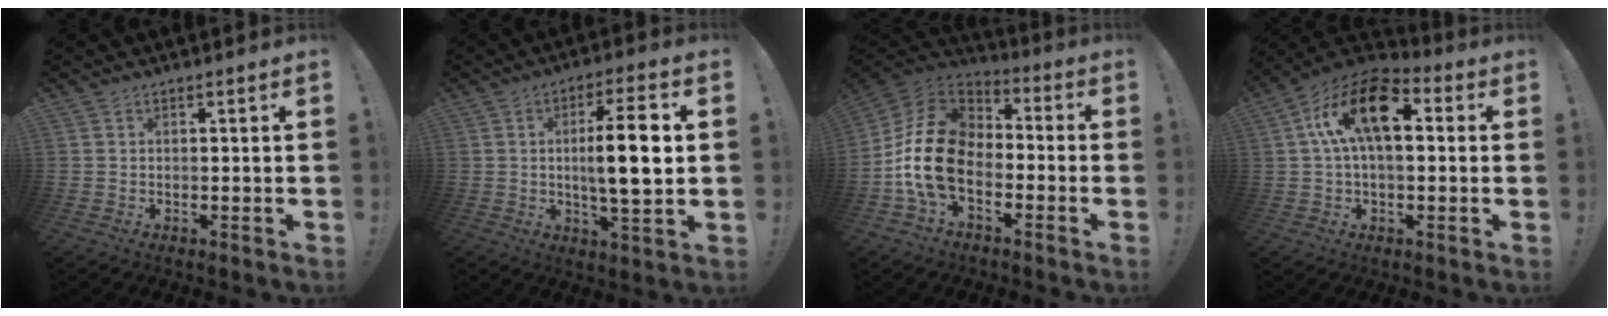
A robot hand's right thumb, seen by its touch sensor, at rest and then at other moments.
{"total": 13.3, "force": [0.8, 2.9, 13.0], "torque": [-0.218, 0.000, 0.002]}
{"total": 18.6, "force": [-4.3, 12.5, 13.1], "torque": [-0.248, 0.037, -0.064]}
{"total": 17.3, "force": [3.7, 9.3, 14.1], "torque": [-0.230, 0.008, 0.061]}